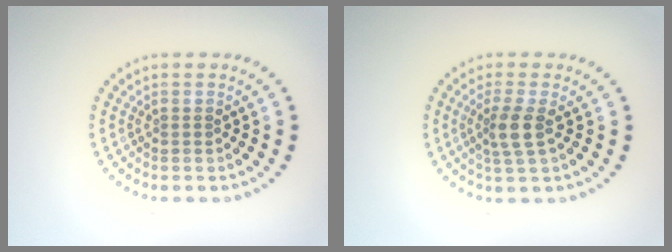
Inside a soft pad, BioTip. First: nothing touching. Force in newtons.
{"total": 2.5, "press": 2.0, "slide": 1.5}